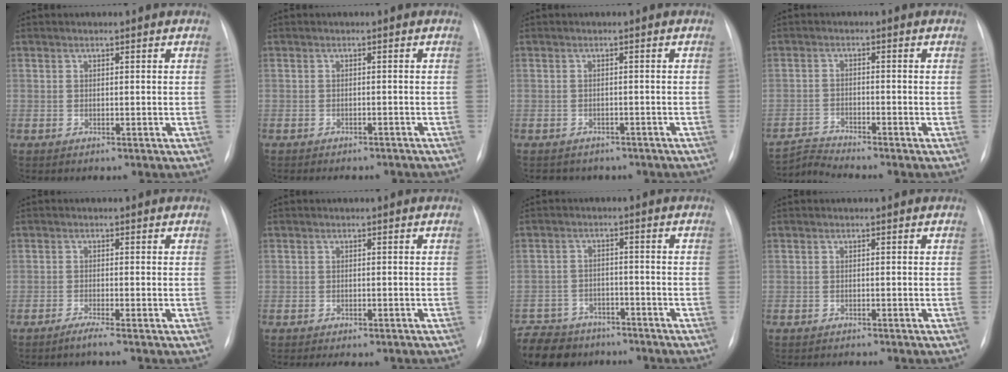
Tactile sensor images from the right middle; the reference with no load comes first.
{"total": 6.9, "force": [-6.1, 2.4, 2.2], "torque": [-0.021, 0.005, -0.067]}
{"total": 6.2, "force": [-5.2, 3.2, 1.2], "torque": [-0.017, 0.012, -0.051]}
{"total": 3.7, "force": [-3.2, -1.6, -1.0], "torque": [0.007, -0.017, -0.060]}
{"total": 1.4, "force": [-1.0, -0.6, 0.9], "torque": [-0.019, -0.001, -0.022]}
{"total": 3.4, "force": [-2.6, 1.4, 1.6], "torque": [-0.016, -0.003, -0.029]}
{"total": 11.5, "force": [-9.4, 6.0, 3.0], "torque": [-0.065, 0.003, -0.137]}
{"total": 1.3, "force": [-1.2, 0.1, 0.4], "torque": [-0.006, -0.004, -0.015]}